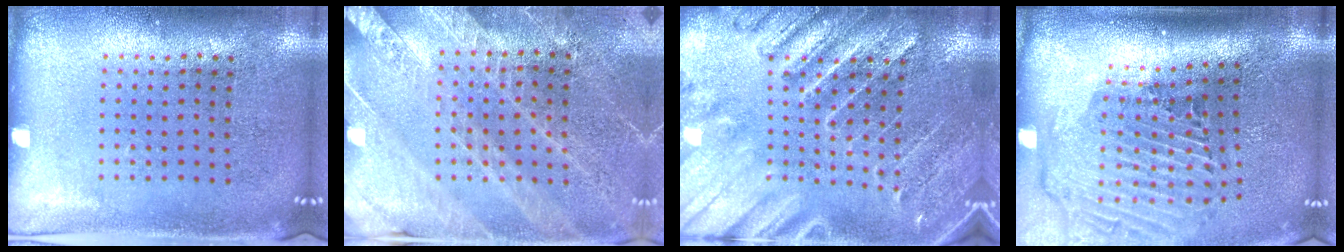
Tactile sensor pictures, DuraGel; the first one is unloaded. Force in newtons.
{"total": 2.8, "press": 2.7, "slide": 0.7}
{"total": 3.2, "press": 3.0, "slide": 1.0}
{"total": 2.9, "press": 1.9, "slide": 2.1}